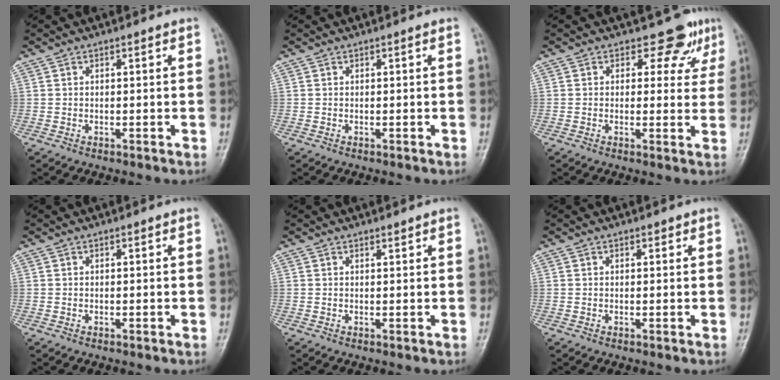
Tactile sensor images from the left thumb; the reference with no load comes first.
{"total": 0.0}
{"total": 5.4, "force": [3.8, 3.6, 1.5], "torque": [0.016, -0.022, 0.034]}
{"total": 0.0}
{"total": 0.7, "force": [0.7, 0.2, 0.2], "torque": [-0.006, -0.006, 0.010]}
{"total": 0.9, "force": [0.6, 0.5, 0.5], "torque": [-0.002, -0.002, 0.005]}